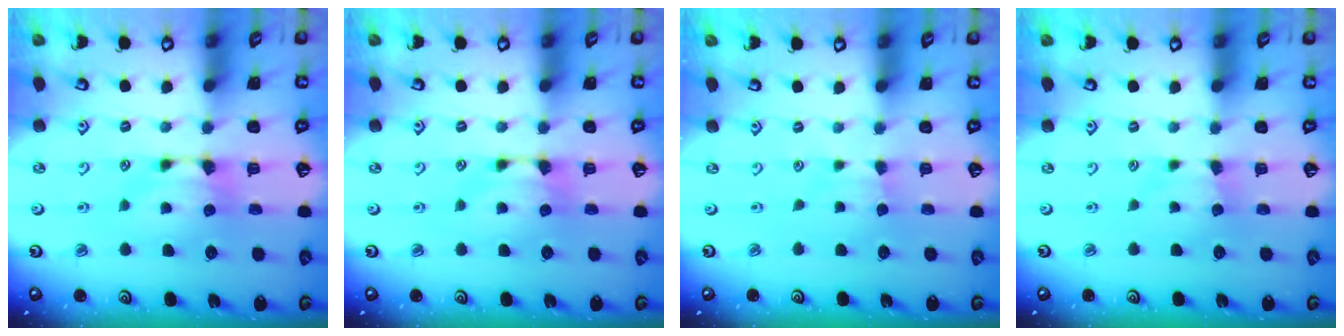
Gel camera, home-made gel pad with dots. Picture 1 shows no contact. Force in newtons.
{"total": 0.0}
{"total": 2.2, "press": 2.1, "slide": 0.4}
{"total": 1.4, "press": 1.4, "slide": 0.3}